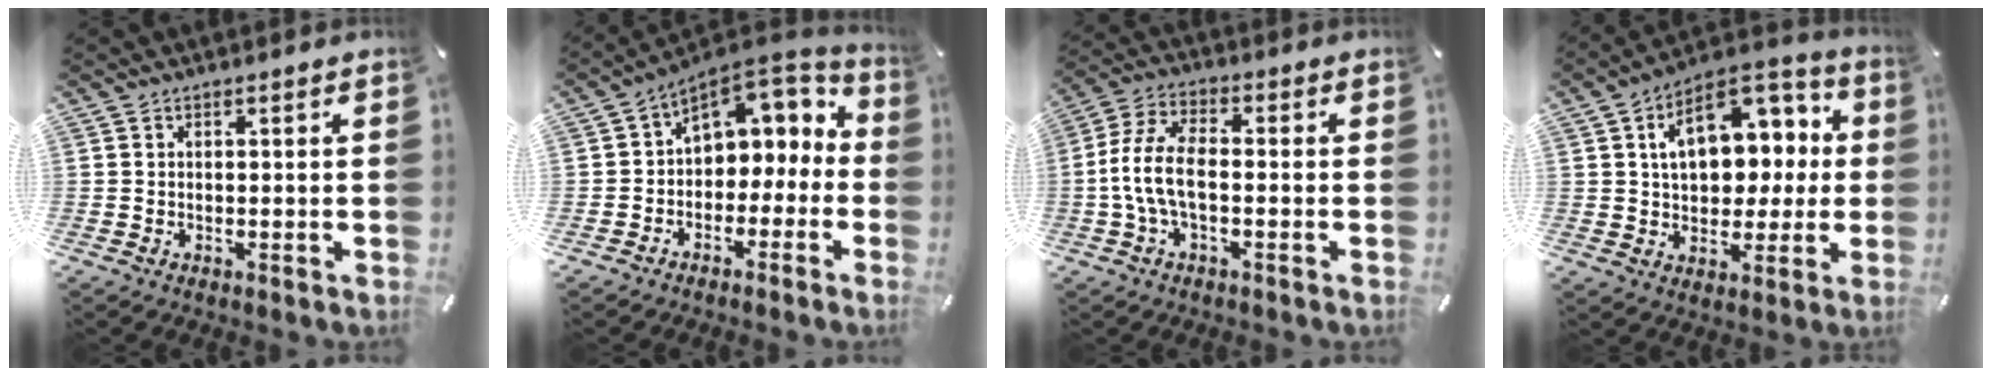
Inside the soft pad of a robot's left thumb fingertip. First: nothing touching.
{"total": 7.7, "force": [2.5, 6.4, 3.3], "torque": [-0.054, -0.019, 0.049]}
{"total": 9.8, "force": [-2.0, 5.0, 8.2], "torque": [-0.173, 0.004, -0.037]}
{"total": 16.0, "force": [4.1, 11.2, 10.7], "torque": [-0.153, -0.010, 0.075]}